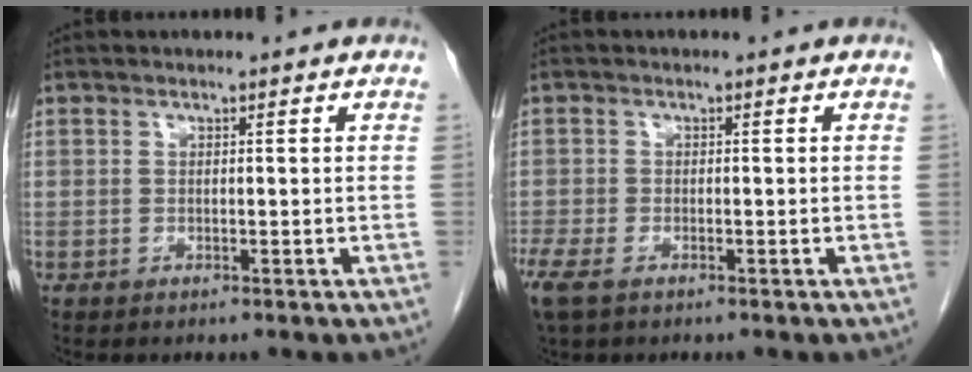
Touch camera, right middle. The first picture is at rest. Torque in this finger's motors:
{"motor_torque": [0.74, -1.40, 0.33, 0.11]}